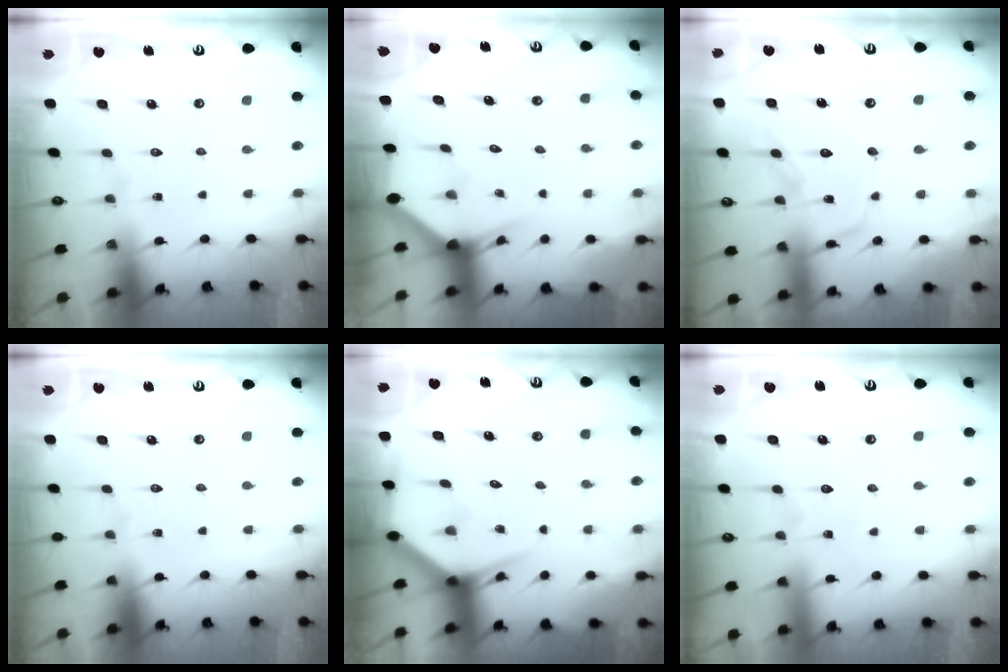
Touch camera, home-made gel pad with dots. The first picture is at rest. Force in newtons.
{"total": 2.9, "press": 2.9, "slide": 0.1}
{"total": 12.1, "press": 12.1, "slide": 1.0}
{"total": 0.0}
{"total": 4.3, "press": 4.3, "slide": 0.3}
{"total": 4.5, "press": 4.4, "slide": 0.5}